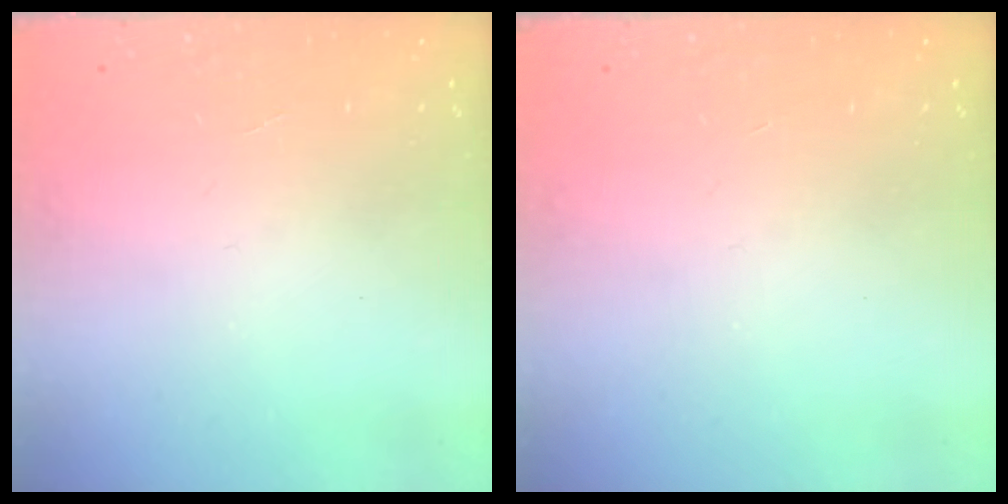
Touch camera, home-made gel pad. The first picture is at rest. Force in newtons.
{"total": 0.0}